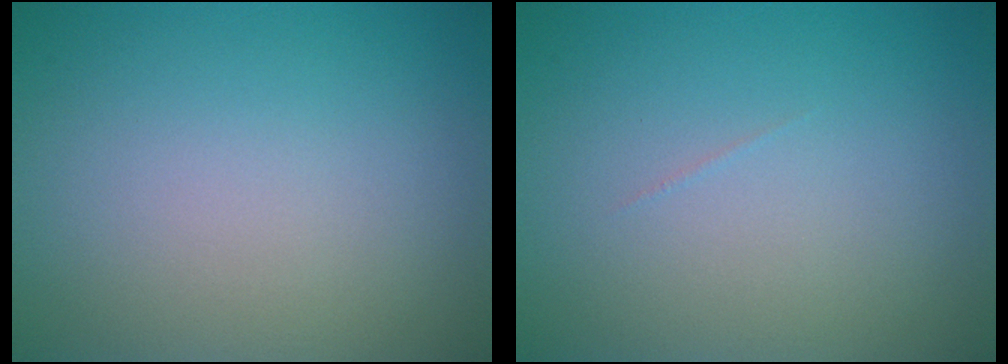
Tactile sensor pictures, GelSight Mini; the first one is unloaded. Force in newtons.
{"total": 0.0}